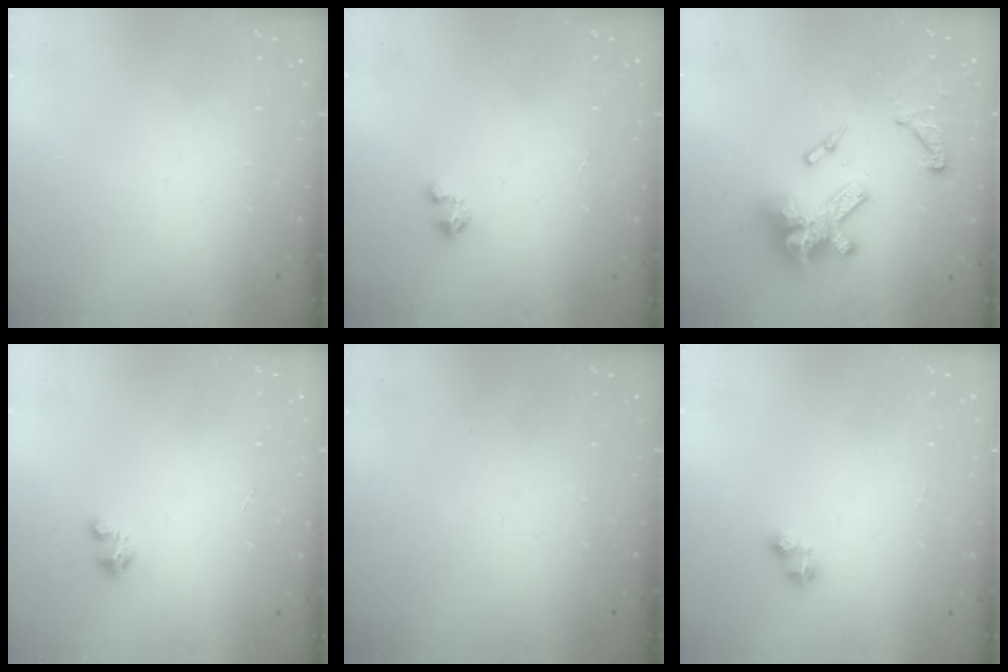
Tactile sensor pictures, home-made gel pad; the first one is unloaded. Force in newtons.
{"total": 2.1, "press": 2.1, "slide": 0.2}
{"total": 16.7, "press": 16.6, "slide": 1.8}
{"total": 1.8, "press": 1.8, "slide": 0.1}
{"total": 0.0}
{"total": 2.4, "press": 2.4, "slide": 0.3}